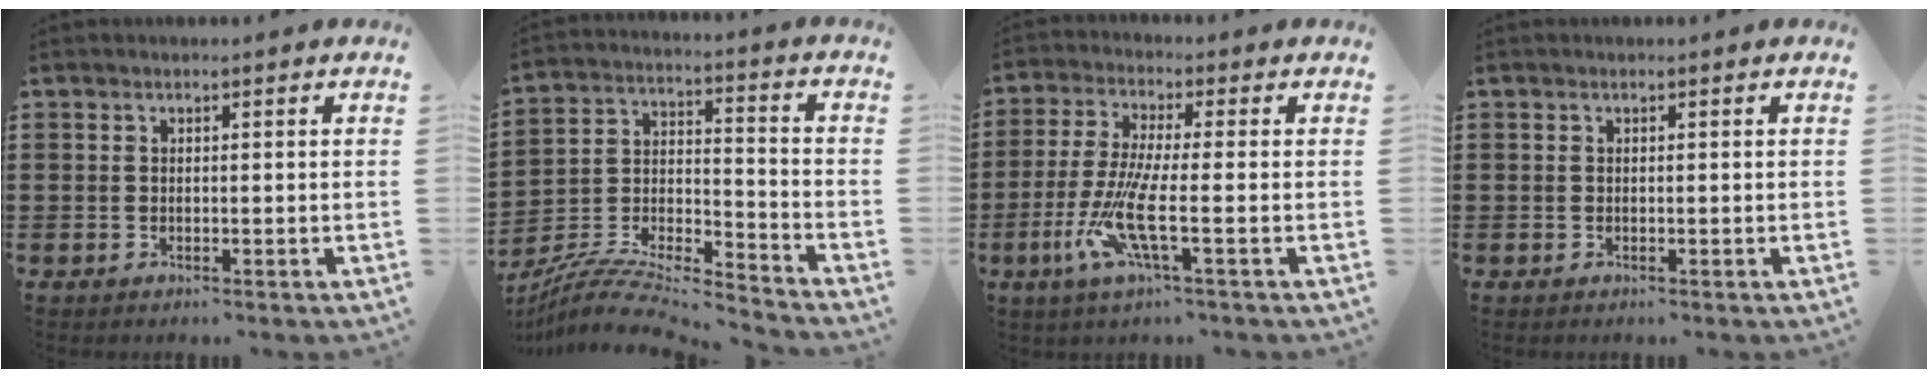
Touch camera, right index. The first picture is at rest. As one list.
[{"total": 8.4, "force": [-7.7, 1.4, 2.9], "torque": [-0.058, 0.001, -0.155]}, {"total": 9.5, "force": [-3.0, 1.5, 8.9], "torque": [-0.204, -0.023, -0.062]}, {"total": 0.0}]